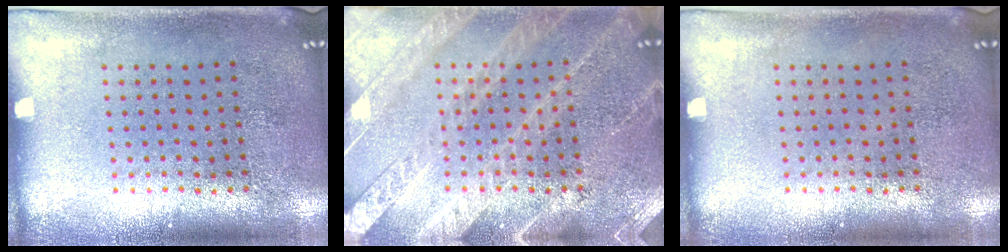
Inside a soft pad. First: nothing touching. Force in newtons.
{"total": 4.0, "press": 4.0, "slide": 0.5}
{"total": 0.0}